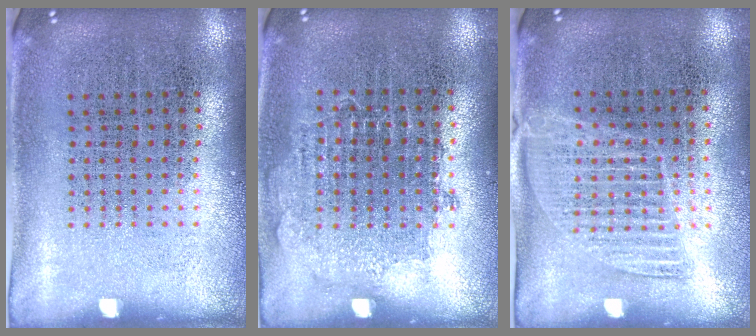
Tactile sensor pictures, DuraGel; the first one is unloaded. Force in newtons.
{"total": 0.8, "press": 0.8, "slide": 0.3}
{"total": 1.3, "press": 1.1, "slide": 0.6}